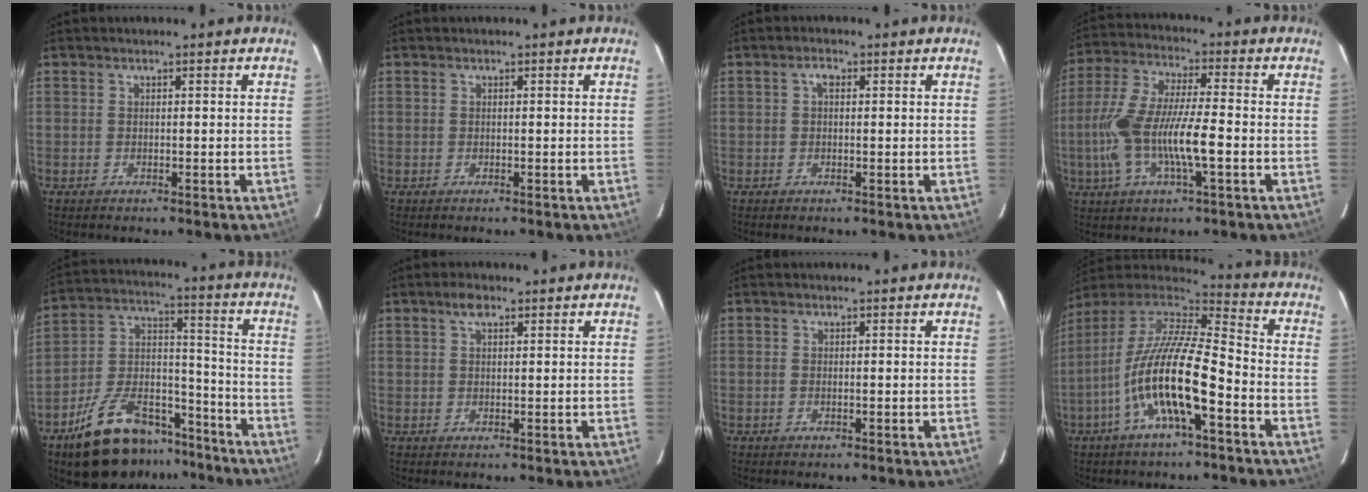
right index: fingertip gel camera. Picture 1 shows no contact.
{"total": 0.0}
{"total": 1.5, "force": [0.3, 0.9, 1.2], "torque": [-0.021, 0.008, 0.002]}
{"total": 15.2, "force": [-3.4, 3.3, 14.5], "torque": [-0.296, -0.005, -0.065]}
{"total": 19.7, "force": [-14.0, 9.8, 9.8], "torque": [-0.191, 0.040, -0.211]}
{"total": 2.4, "force": [1.3, 1.1, 1.6], "torque": [-0.031, 0.009, 0.024]}
{"total": 0.5, "force": [-0.1, 0.1, 0.5], "torque": [-0.011, 0.001, -0.003]}
{"total": 17.6, "force": [-6.6, 3.7, 15.9], "torque": [-0.289, -0.018, -0.131]}